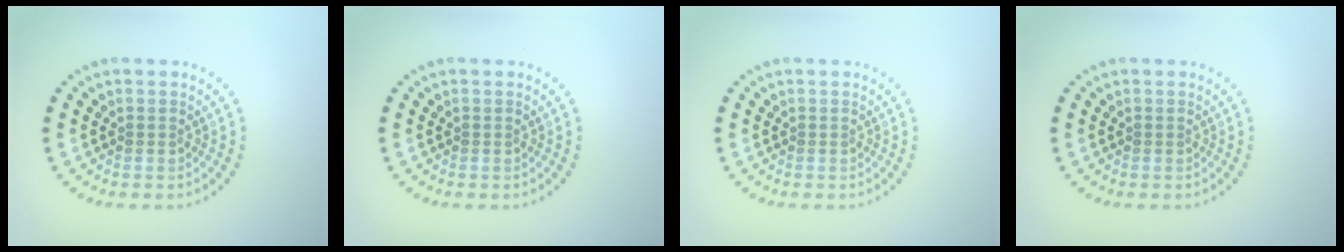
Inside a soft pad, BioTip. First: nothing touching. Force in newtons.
{"total": 0.0}
{"total": 0.0}
{"total": 0.0}